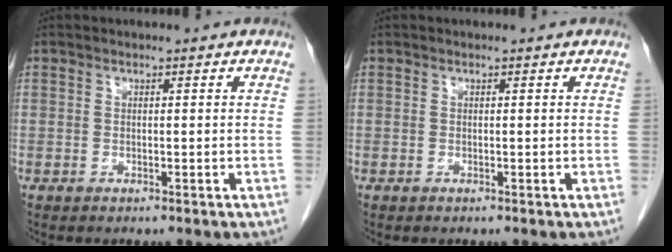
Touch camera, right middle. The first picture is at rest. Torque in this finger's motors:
{"motor_torque": [-0.01, -0.01, 0.00, 0.00]}